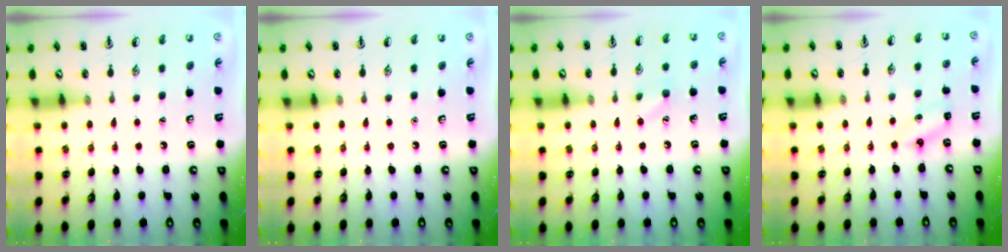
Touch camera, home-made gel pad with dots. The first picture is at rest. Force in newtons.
{"total": 0.0}
{"total": 5.6, "press": 5.4, "slide": 1.6}
{"total": 3.8, "press": 3.6, "slide": 1.3}